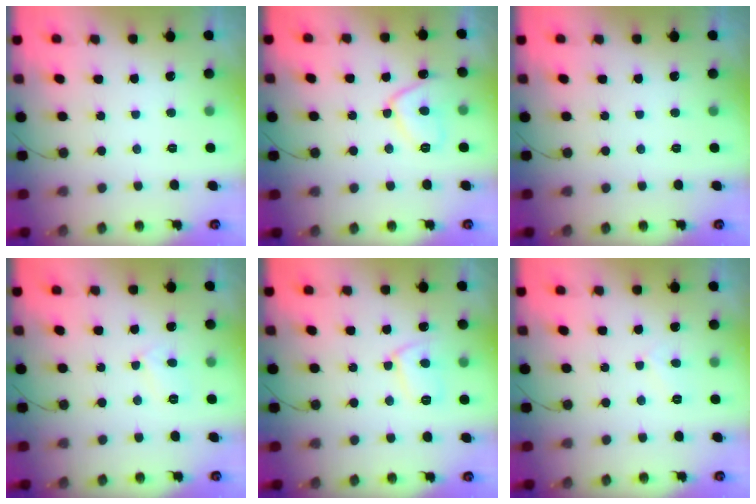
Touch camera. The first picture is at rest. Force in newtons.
{"total": 9.3, "press": 9.3, "slide": 1.2}
{"total": 0.0}
{"total": 3.8, "press": 3.8, "slide": 0.3}
{"total": 7.6, "press": 7.5, "slide": 0.6}
{"total": 2.8, "press": 2.8, "slide": 0.3}